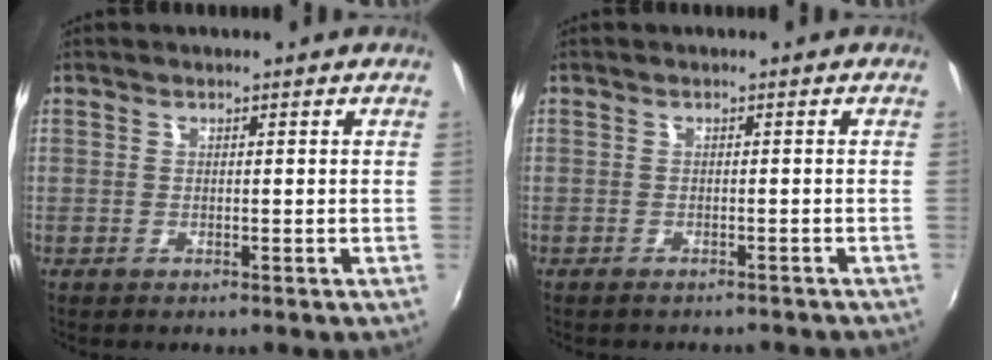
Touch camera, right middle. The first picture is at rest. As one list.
[{"total": 3.9, "force": [-3.5, 1.1, 1.2], "torque": [-0.024, -0.008, -0.042]}]